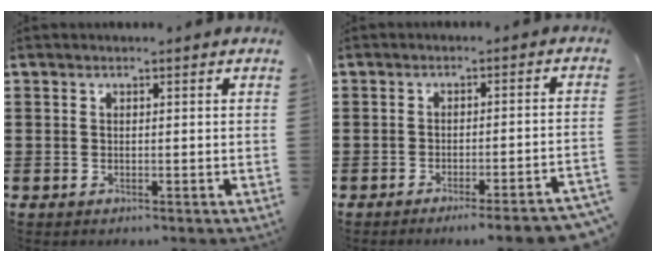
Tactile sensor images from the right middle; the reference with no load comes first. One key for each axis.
{"total": 3.4, "fx": -2.9, "fy": -0.6, "fz": 1.8, "tx": -0.028, "ty": -0.009, "tz": -0.057}